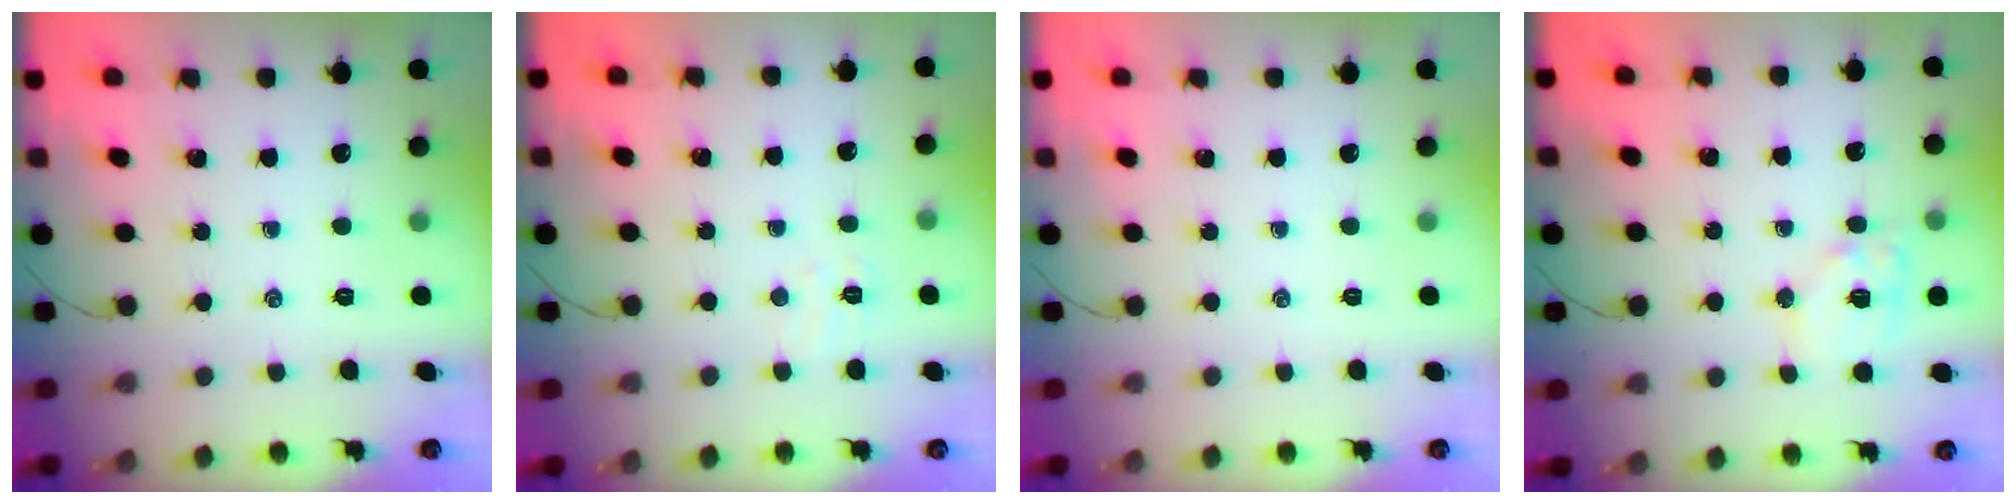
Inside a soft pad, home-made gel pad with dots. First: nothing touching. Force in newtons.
{"total": 3.7, "press": 3.5, "slide": 1.0}
{"total": 0.0}
{"total": 10.4, "press": 10.3, "slide": 1.5}